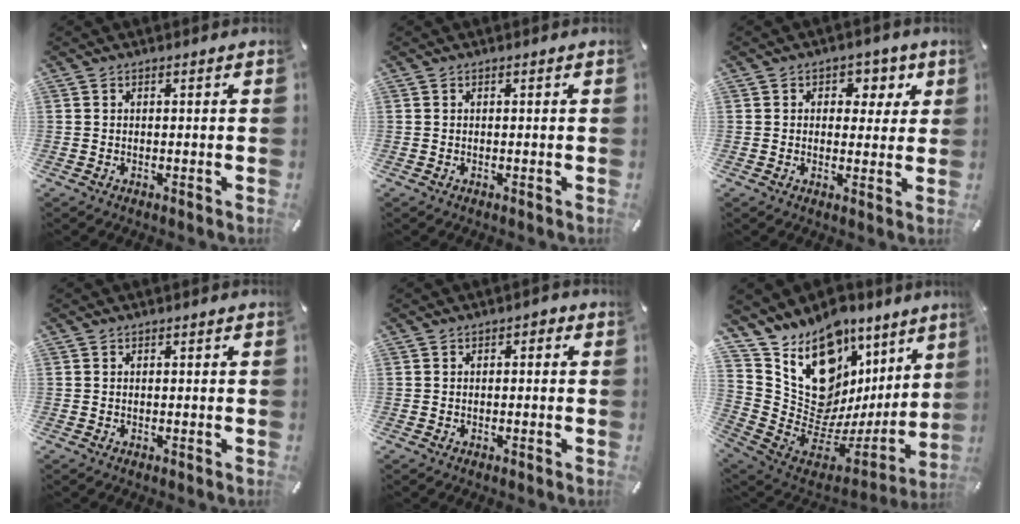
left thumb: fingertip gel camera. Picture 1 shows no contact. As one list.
[{"total": 0.0}, {"total": 5.2, "force": [1.7, 4.5, 2.0], "torque": [0.002, -0.010, 0.018]}, {"total": 0.0}, {"total": 0.9, "force": [-0.3, 0.8, 0.3], "torque": [-0.006, 0.005, -0.008]}, {"total": 15.4, "force": [8.0, 11.5, 6.3], "torque": [-0.091, -0.110, 0.160]}]